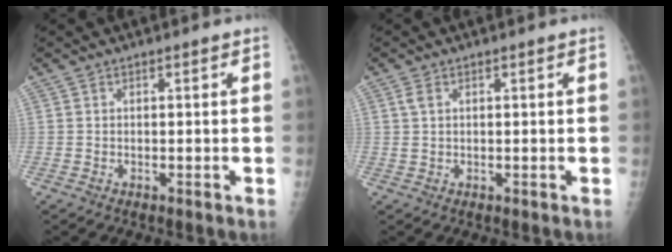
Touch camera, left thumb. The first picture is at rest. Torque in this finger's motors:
{"motor_torque": [0.84, 0.08, 0.25, -0.13, 0.05]}